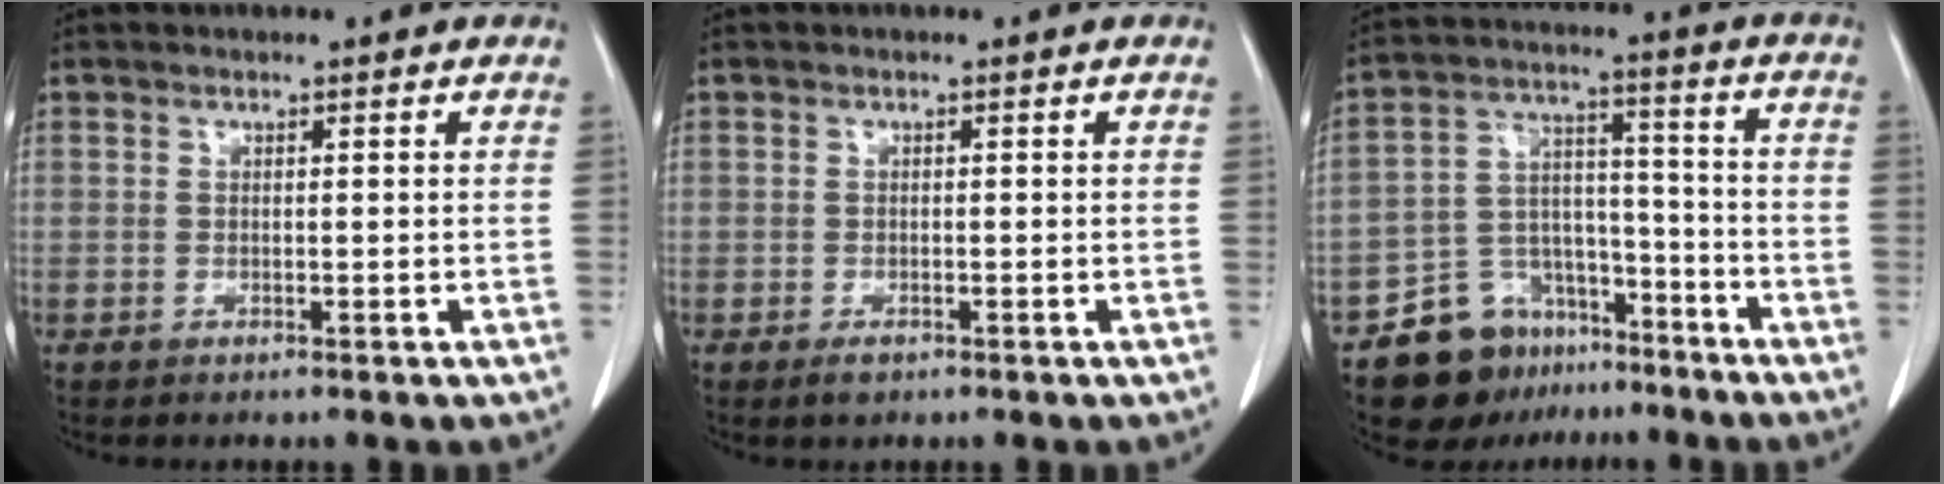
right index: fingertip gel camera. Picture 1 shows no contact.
{"total": 1.3, "force": [-0.8, 0.7, 0.7], "torque": [-0.013, 0.000, -0.010]}
{"total": 12.3, "force": [-8.8, 7.7, 3.7], "torque": [-0.060, 0.049, -0.141]}